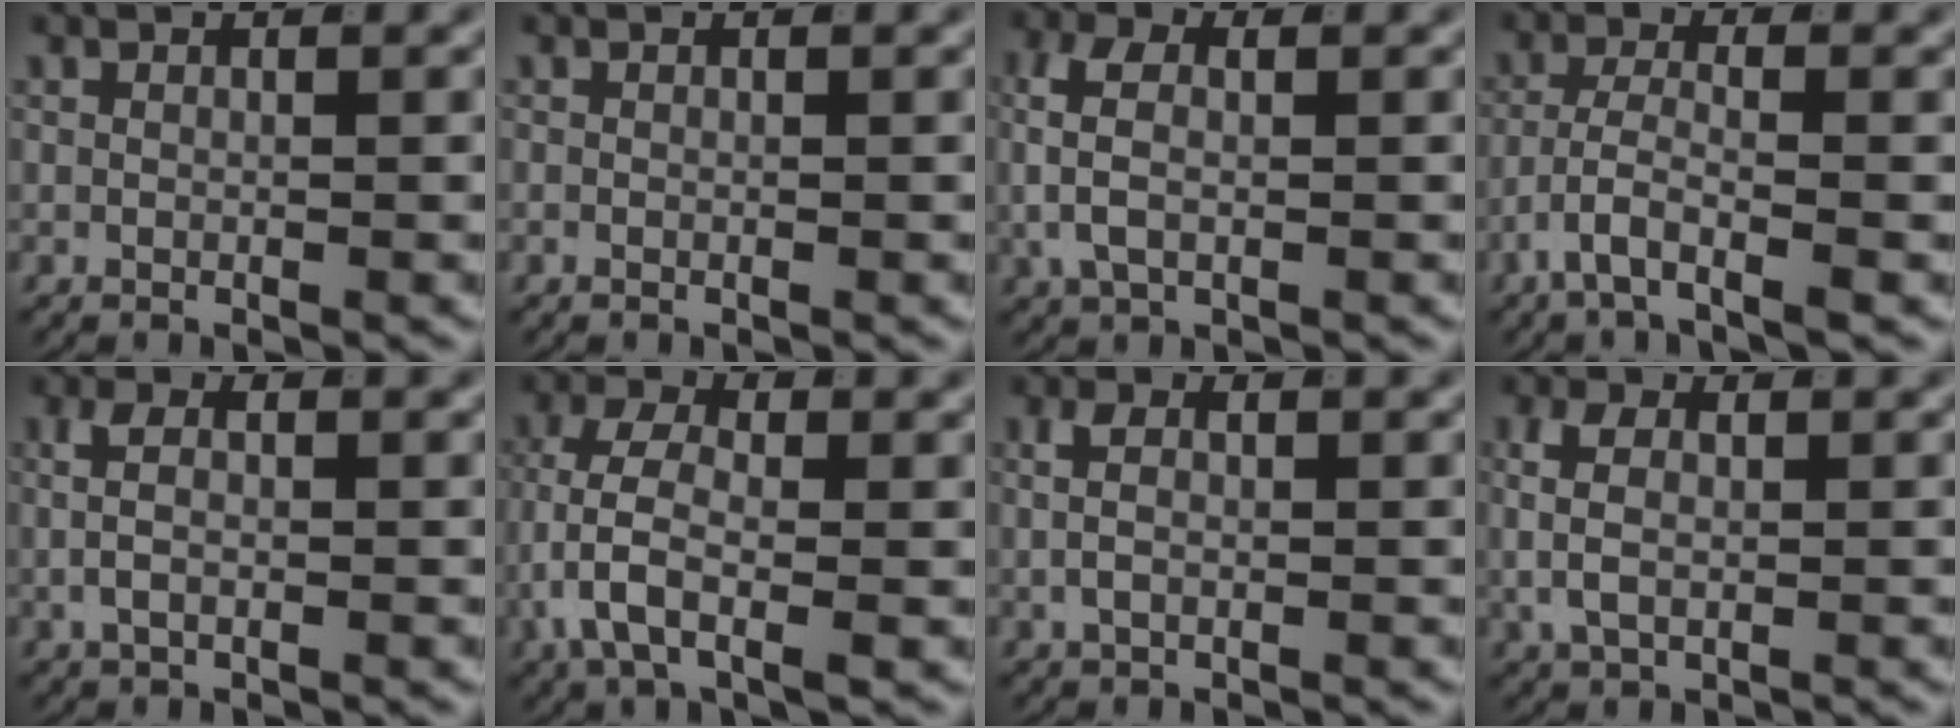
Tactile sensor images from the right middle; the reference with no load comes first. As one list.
[{"total": 0.6, "force": [-0.4, 0.4, 0.2], "torque": [-0.008, -0.001, -0.007]}, {"total": 4.1, "force": [0.2, 2.4, 3.3], "torque": [-0.082, -0.005, 0.006]}, {"total": 3.9, "force": [-2.4, 0.7, 3.0], "torque": [-0.068, -0.013, -0.039]}, {"total": 2.8, "force": [0.0, 1.4, 2.4], "torque": [-0.044, -0.001, -0.002]}, {"total": 5.7, "force": [-0.9, 2.9, 4.9], "torque": [-0.115, -0.018, -0.011]}, {"total": 2.1, "force": [0.2, 1.1, 1.7], "torque": [-0.032, 0.000, 0.003]}, {"total": 3.4, "force": [0.3, 2.1, 2.6], "torque": [-0.063, -0.004, 0.007]}]